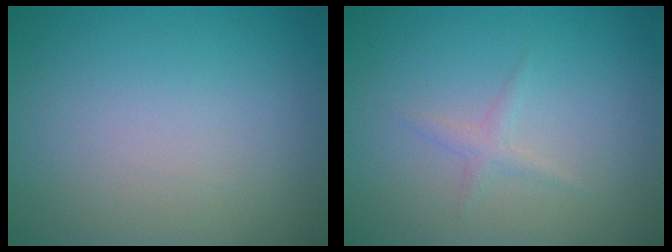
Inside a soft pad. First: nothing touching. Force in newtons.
{"total": 1.0, "press": 1.0, "slide": 0.1}